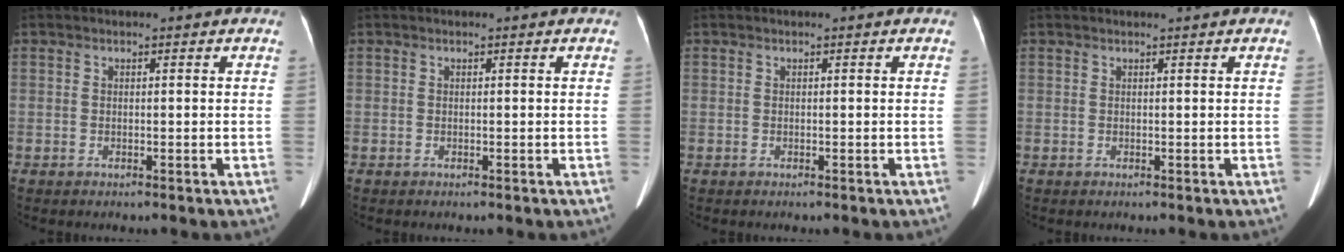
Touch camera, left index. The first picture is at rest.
{"total": 0.0}
{"total": 0.0}
{"total": 0.6, "force": [0.5, -0.1, 0.2], "torque": [-0.007, 0.000, 0.014]}